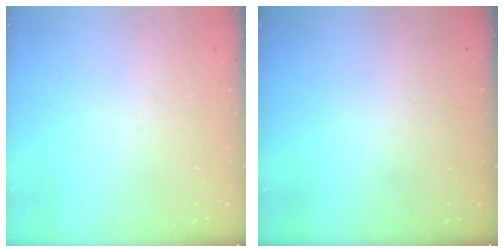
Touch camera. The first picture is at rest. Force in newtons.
{"total": 0.0}